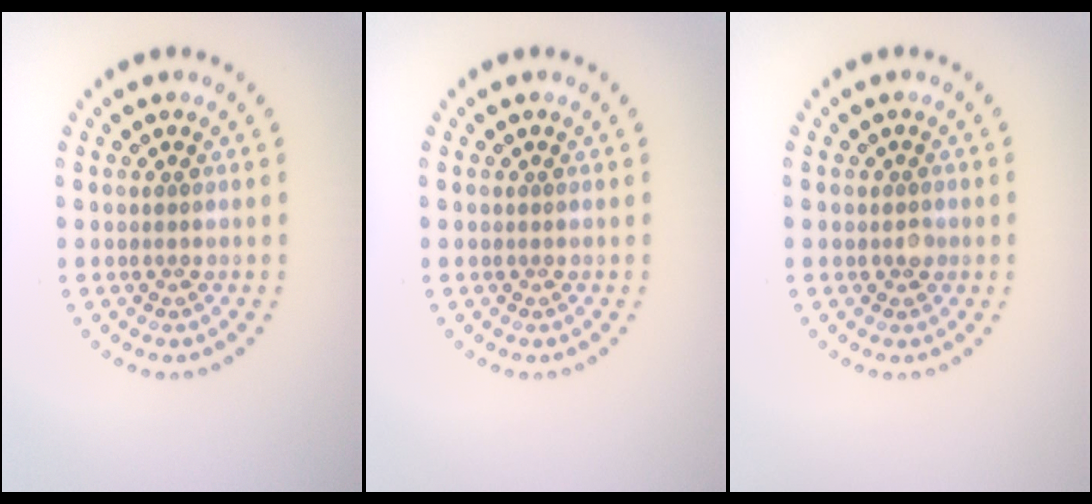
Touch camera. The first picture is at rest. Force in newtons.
{"total": 0.0}
{"total": 0.8, "press": 0.7, "slide": 0.3}